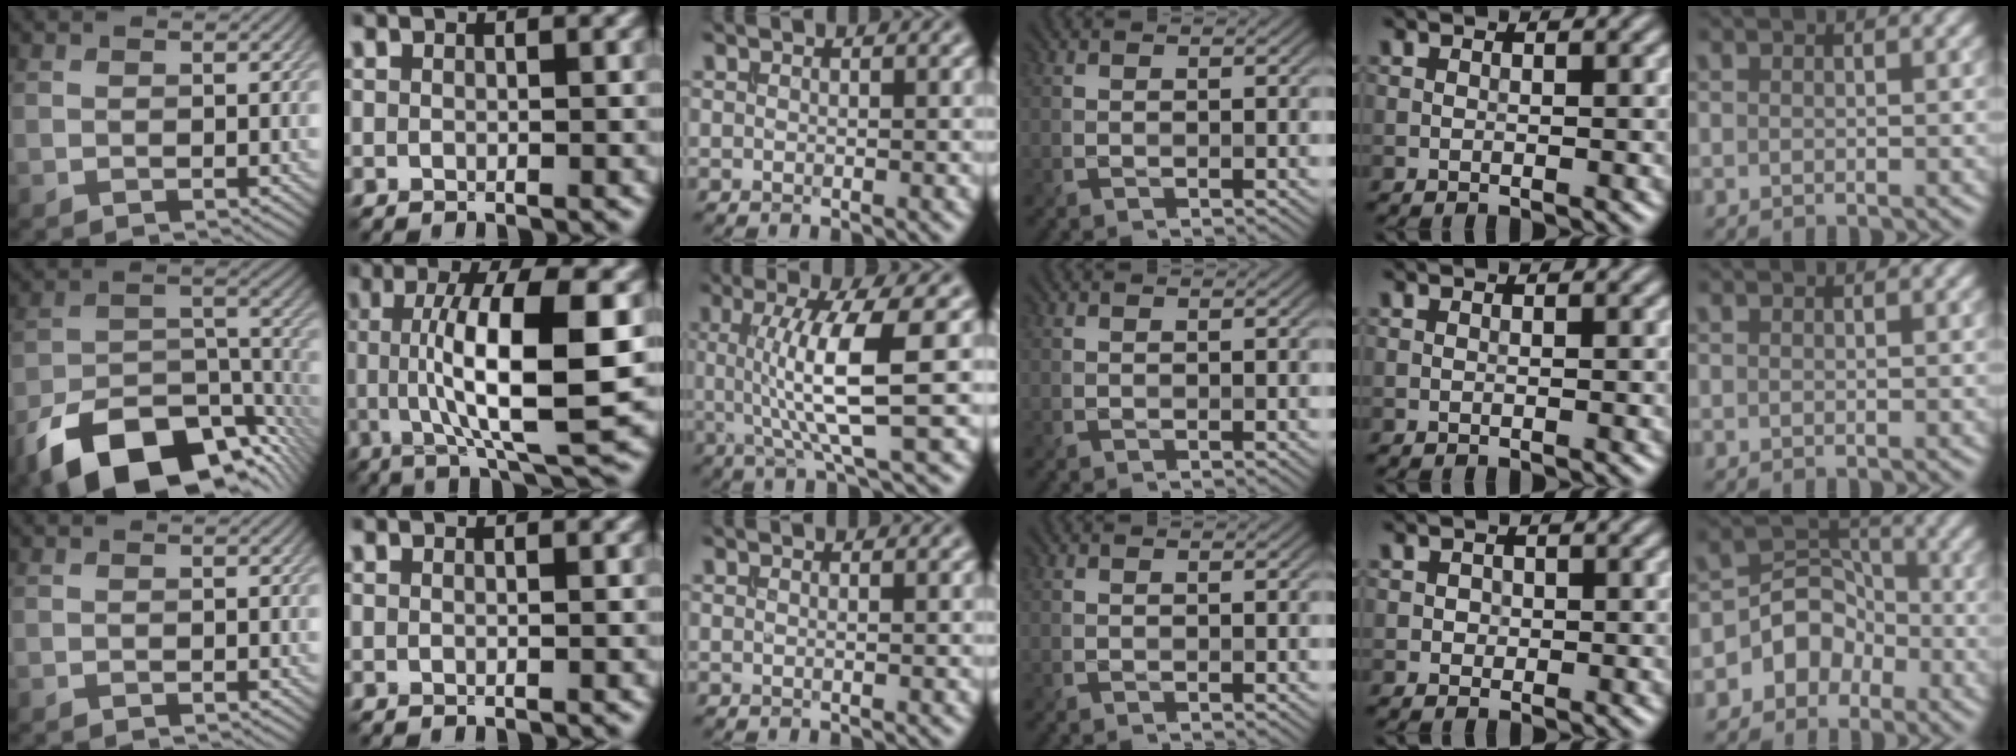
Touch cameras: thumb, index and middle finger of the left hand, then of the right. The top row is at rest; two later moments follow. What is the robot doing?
{"motion": "insert", "object": "drawer"}